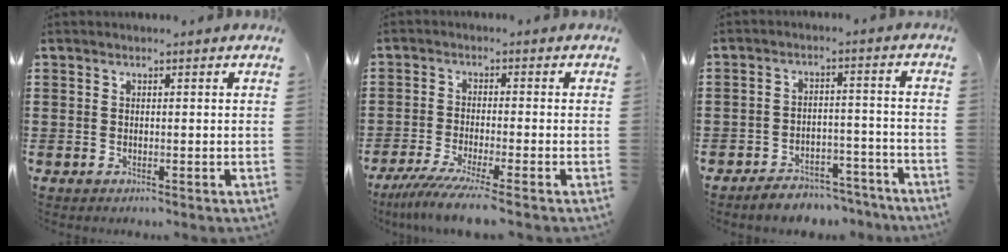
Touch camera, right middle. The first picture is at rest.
{"total": 4.9, "force": [-4.0, -0.5, 2.7], "torque": [-0.067, -0.025, -0.078]}
{"total": 4.4, "force": [-4.3, 0.6, 0.3], "torque": [-0.008, 0.008, -0.089]}